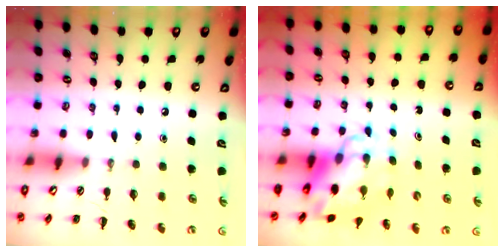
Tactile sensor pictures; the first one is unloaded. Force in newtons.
{"total": 7.4, "press": 7.1, "slide": 2.0}